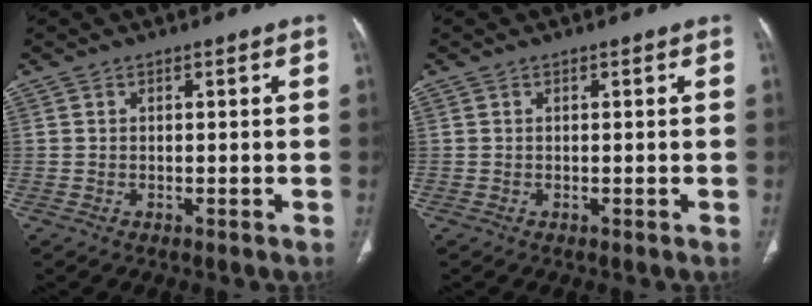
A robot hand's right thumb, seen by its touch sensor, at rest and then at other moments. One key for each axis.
{"total": 0.0}